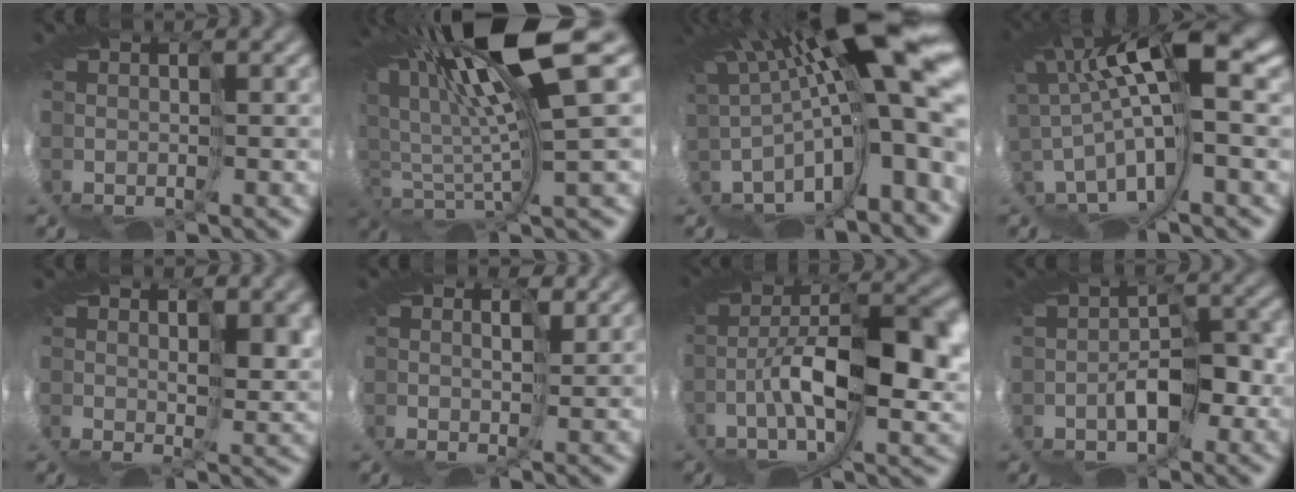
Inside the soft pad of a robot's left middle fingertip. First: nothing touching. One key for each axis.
{"total": 10.2, "fx": 7.3, "fy": -0.2, "fz": 7.1, "tx": -0.148, "ty": 0.006, "tz": 0.135}
{"total": 12.1, "fx": 0.8, "fy": 1.0, "fz": 12.0, "tx": -0.168, "ty": -0.003, "tz": 0.020}
{"total": 5.7, "fx": 1.3, "fy": -0.4, "fz": 5.6, "tx": -0.113, "ty": 0.011, "tz": 0.016}
{"total": 5.3, "fx": 2.4, "fy": 2.8, "fz": 3.9, "tx": -0.078, "ty": -0.008, "tz": 0.048}
{"total": 3.3, "fx": 2.4, "fy": 1.5, "fz": 1.7, "tx": -0.046, "ty": 0.010, "tz": 0.021}
{"total": 7.2, "fx": -0.4, "fy": 2.8, "fz": 6.7, "tx": -0.133, "ty": 0.003, "tz": -0.014}
{"total": 1.4, "fx": -0.8, "fy": -0.4, "fz": 1.1, "tx": -0.023, "ty": 0.005, "tz": -0.018}